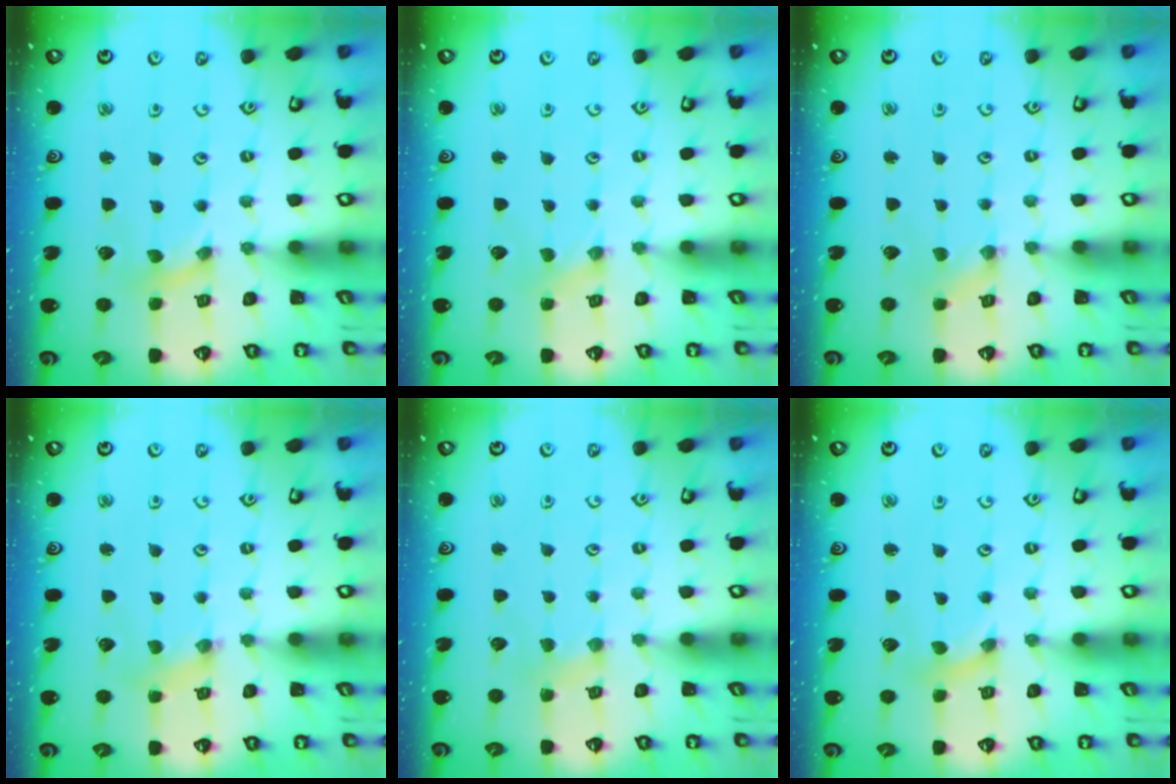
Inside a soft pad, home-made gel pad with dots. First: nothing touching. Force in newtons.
{"total": 0.0}
{"total": 0.8, "press": 0.8, "slide": 0.1}
{"total": 1.7, "press": 1.7, "slide": 0.2}
{"total": 2.9, "press": 2.9, "slide": 0.4}
{"total": 0.8, "press": 0.8, "slide": 0.1}